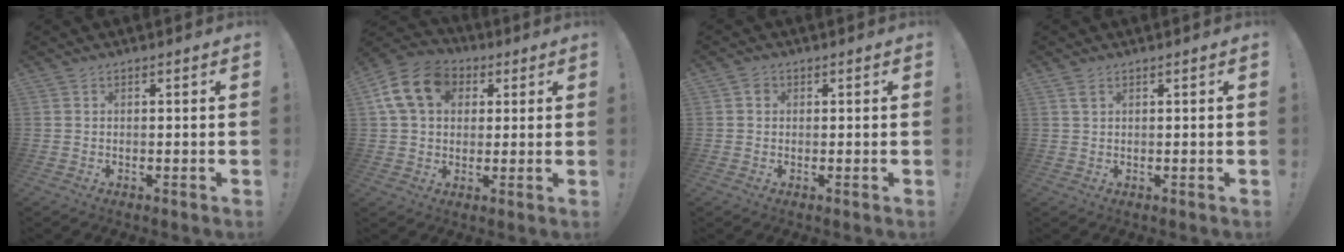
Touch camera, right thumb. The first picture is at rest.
{"total": 15.4, "force": [4.9, 11.7, 8.7], "torque": [-0.147, 0.003, 0.099]}
{"total": 1.5, "force": [0.2, 1.4, 0.6], "torque": [-0.010, 0.004, 0.002]}
{"total": 1.5, "force": [0.8, 0.6, 1.1], "torque": [-0.022, 0.002, 0.015]}